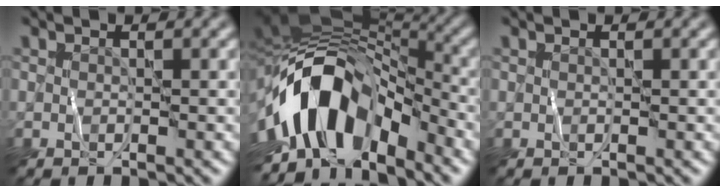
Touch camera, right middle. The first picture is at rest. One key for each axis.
{"total": 12.9, "fx": -5.0, "fy": 7.6, "fz": 9.1, "tx": -0.153, "ty": 0.001, "tz": -0.090}
{"total": 0.0}